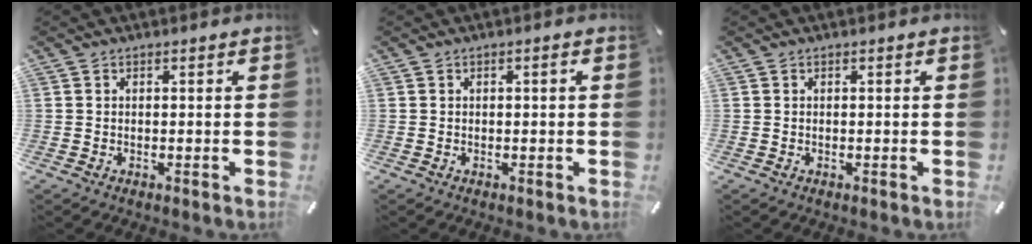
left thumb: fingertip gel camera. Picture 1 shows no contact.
{"total": 0.8, "force": [0.0, 0.2, 0.8], "torque": [-0.014, 0.001, -0.002]}
{"total": 0.0}